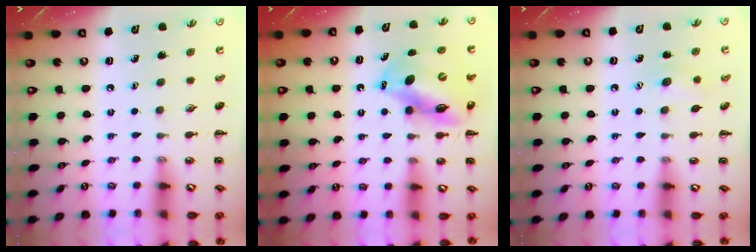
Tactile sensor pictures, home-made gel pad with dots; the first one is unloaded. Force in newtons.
{"total": 12.0, "press": 11.7, "slide": 2.7}
{"total": 7.7, "press": 7.5, "slide": 2.0}